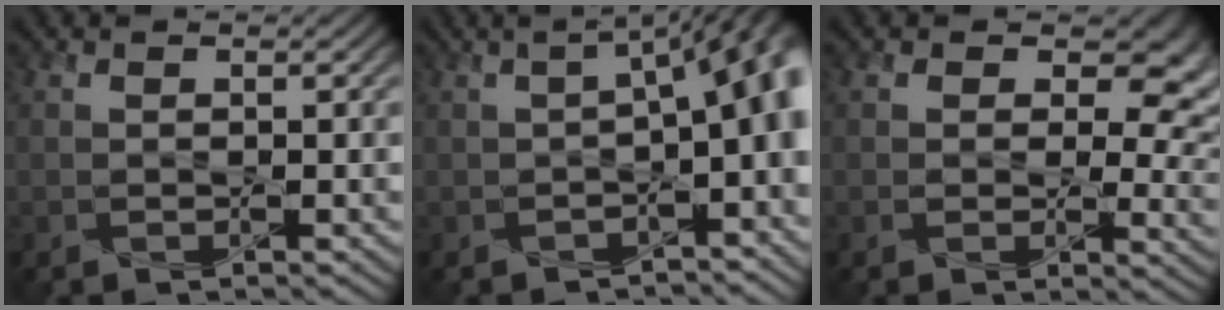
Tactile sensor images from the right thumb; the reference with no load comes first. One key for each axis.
{"total": 8.9, "fx": -0.9, "fy": 3.7, "fz": 8.0, "tx": -0.108, "ty": -0.010, "tz": -0.009}
{"total": 8.7, "fx": 2.3, "fy": 5.8, "fz": 6.0, "tx": -0.073, "ty": -0.020, "tz": 0.034}